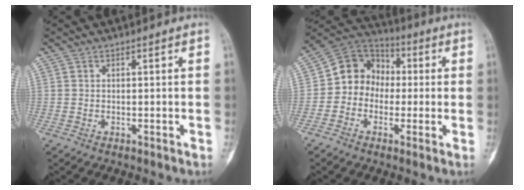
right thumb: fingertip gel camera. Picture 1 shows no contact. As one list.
[{"total": 10.6, "force": [-0.4, 9.3, 5.1], "torque": [-0.046, 0.033, -0.024]}]